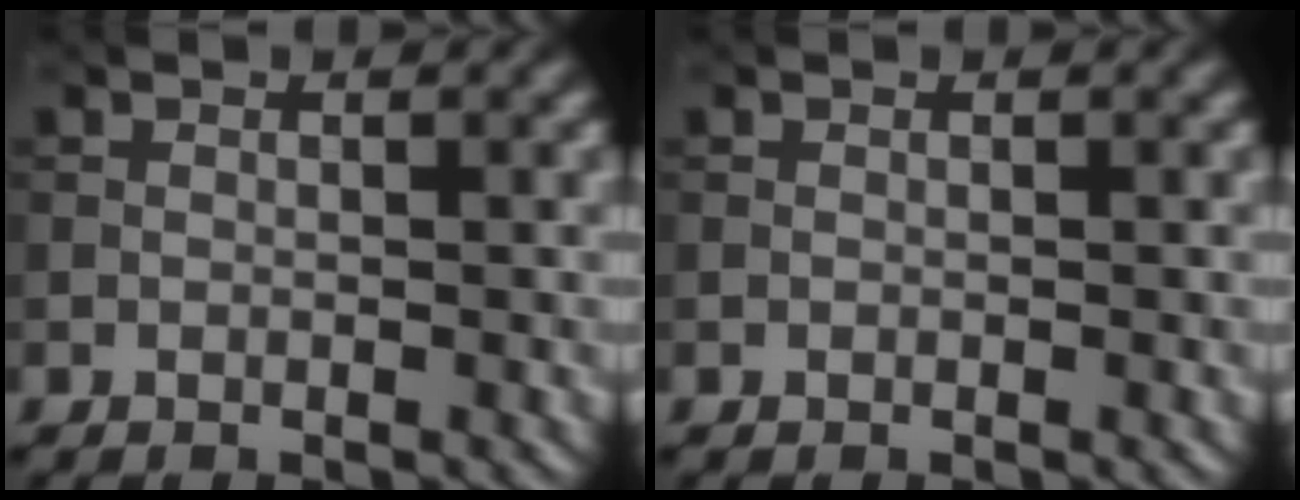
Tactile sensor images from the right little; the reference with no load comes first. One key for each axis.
{"total": 0.0}